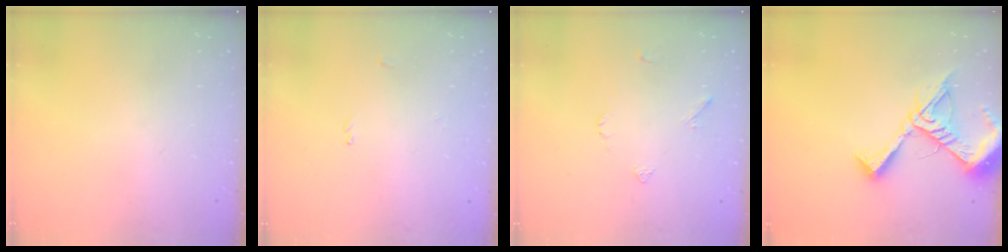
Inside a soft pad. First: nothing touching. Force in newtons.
{"total": 0.0}
{"total": 2.7, "press": 2.7, "slide": 0.5}
{"total": 12.8, "press": 12.7, "slide": 1.5}